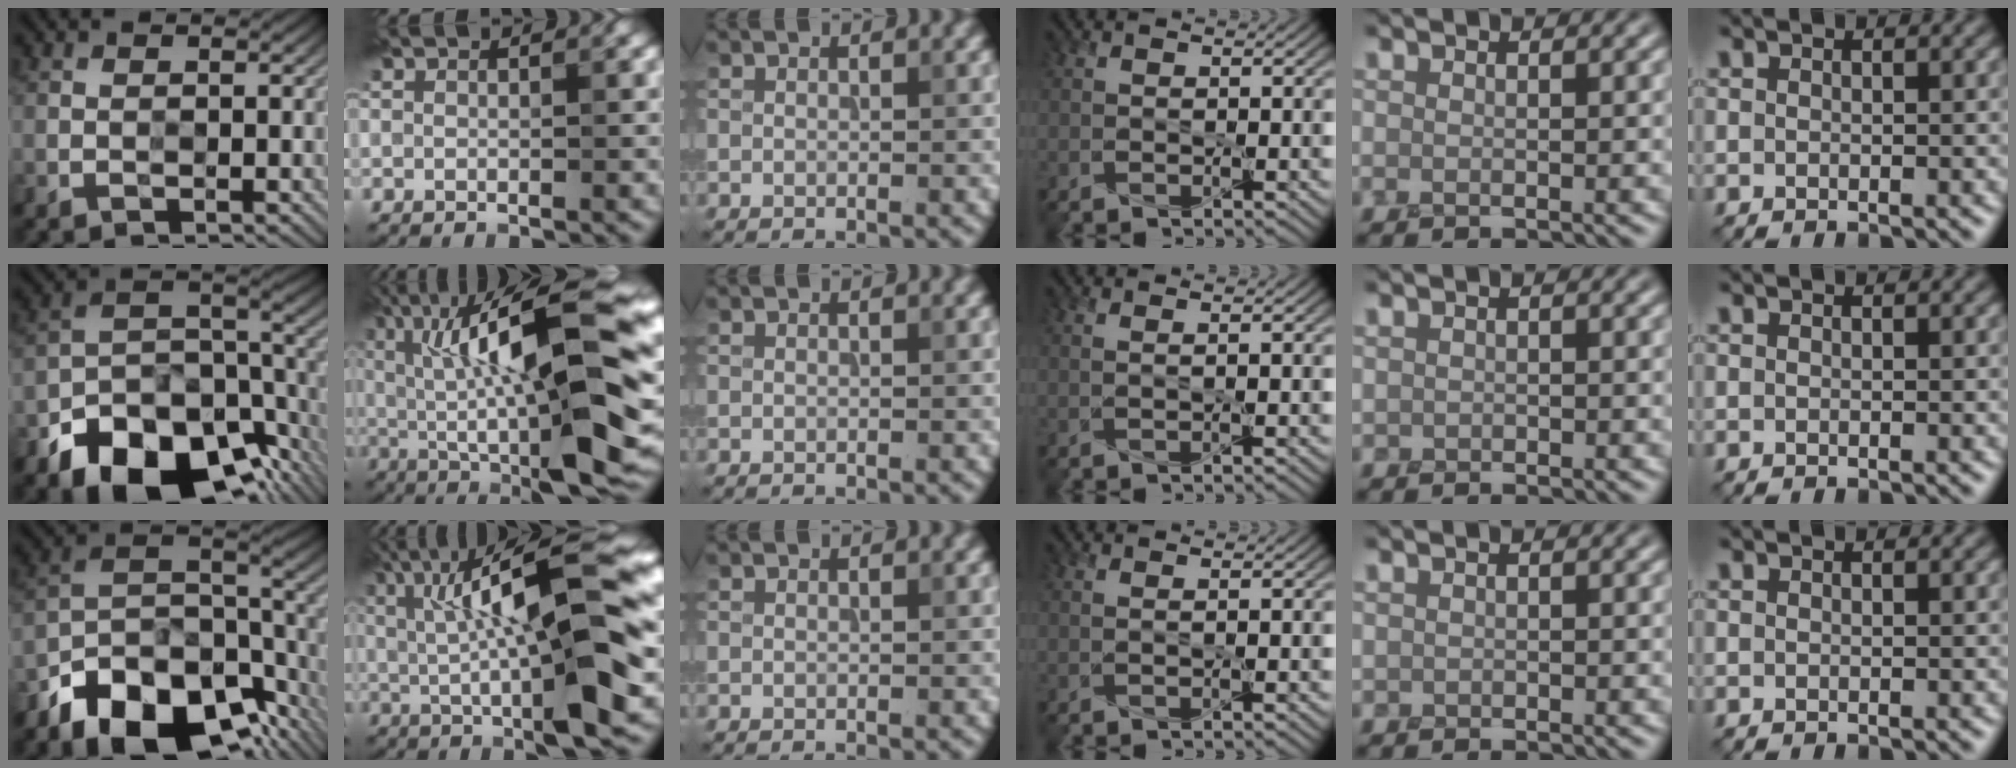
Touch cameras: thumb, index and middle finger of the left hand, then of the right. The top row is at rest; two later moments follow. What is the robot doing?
{"motion": "peel", "object": "tape"}